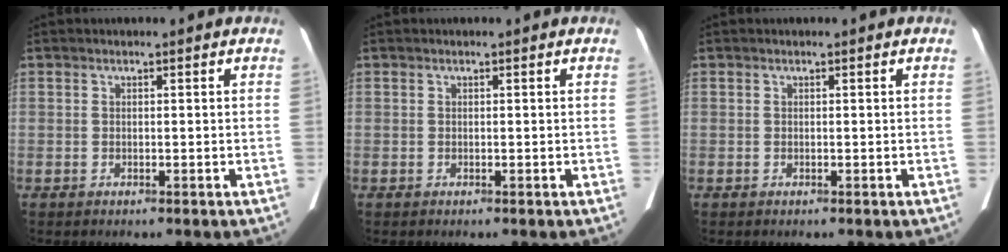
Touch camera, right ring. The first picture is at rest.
{"total": 0.0}
{"total": 0.0}